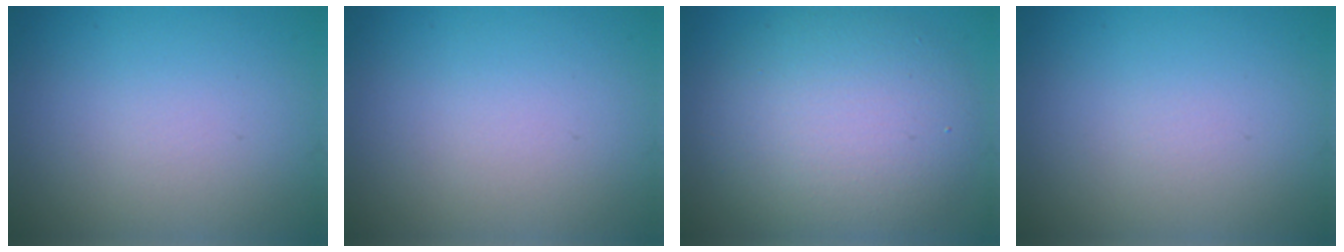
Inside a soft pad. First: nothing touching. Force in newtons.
{"total": 0.0}
{"total": 7.9, "press": 7.9, "slide": 0.2}
{"total": 0.0}